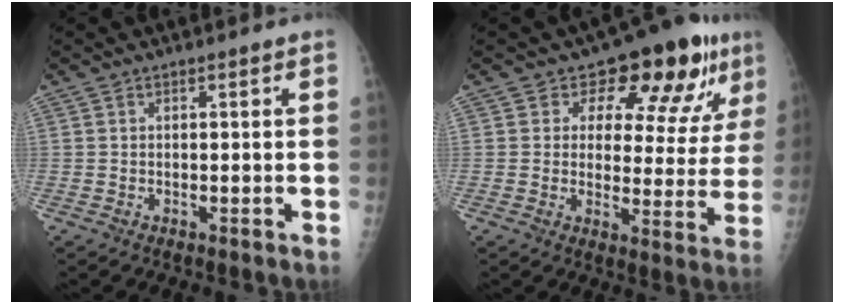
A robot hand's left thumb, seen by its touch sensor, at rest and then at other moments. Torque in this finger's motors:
{"motor_torque": [0.07, 0.39, -0.06, -0.13, 0.06]}